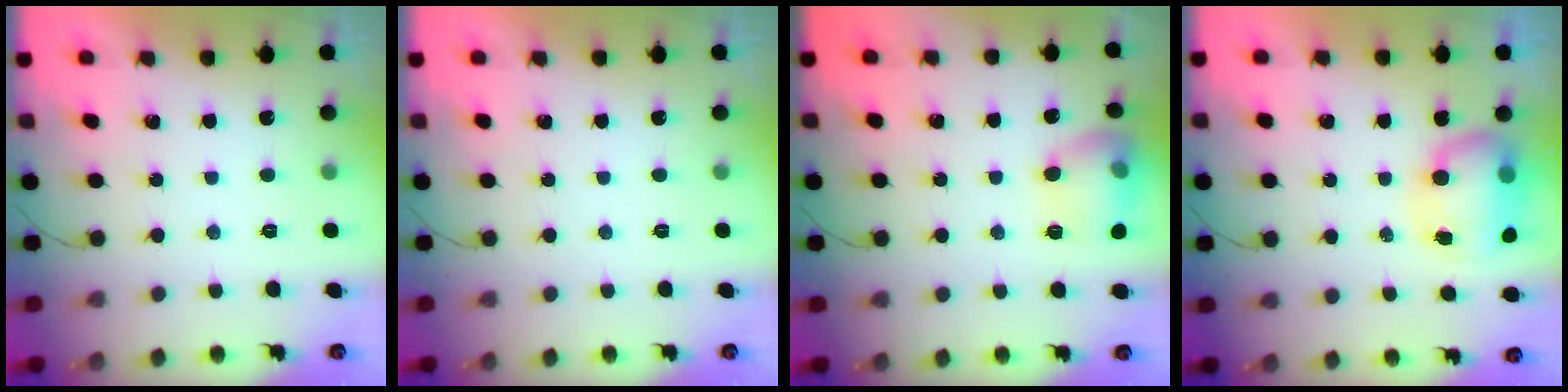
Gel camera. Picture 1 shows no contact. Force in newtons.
{"total": 0.0}
{"total": 13.3, "press": 13.2, "slide": 1.2}
{"total": 9.0, "press": 8.8, "slide": 1.7}